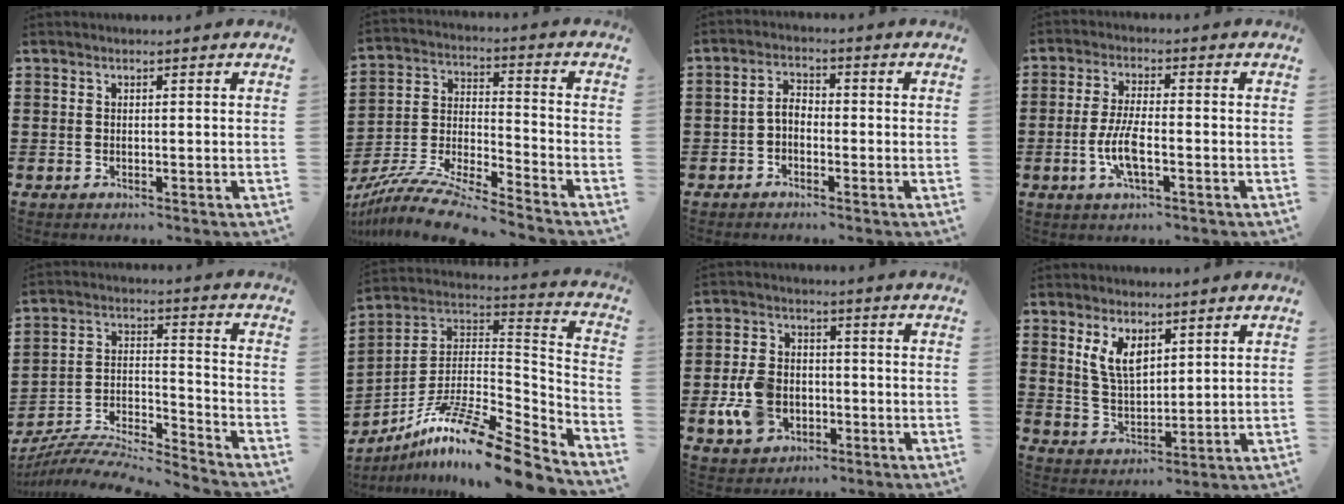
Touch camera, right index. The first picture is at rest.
{"total": 9.9, "force": [-9.2, 0.0, 3.5], "torque": [-0.077, 0.000, -0.189]}
{"total": 2.7, "force": [-1.3, 1.5, 1.8], "torque": [-0.044, 0.007, -0.030]}
{"total": 5.8, "force": [-1.5, 1.6, 5.4], "torque": [-0.117, -0.005, -0.032]}
{"total": 7.4, "force": [-7.1, 0.5, 2.1], "torque": [-0.042, -0.006, -0.144]}
{"total": 13.2, "force": [-9.8, 1.7, 8.7], "torque": [-0.155, 0.011, -0.184]}
{"total": 8.3, "force": [-2.2, 5.9, 5.3], "torque": [-0.133, 0.010, -0.042]}
{"total": 5.8, "force": [3.0, 2.8, 4.1], "torque": [-0.089, 0.004, 0.055]}